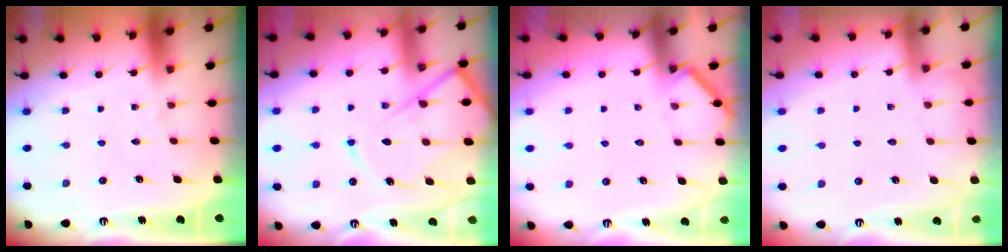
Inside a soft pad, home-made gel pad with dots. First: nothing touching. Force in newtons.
{"total": 13.6, "press": 13.5, "slide": 1.2}
{"total": 3.4, "press": 3.3, "slide": 0.4}
{"total": 2.9, "press": 2.8, "slide": 0.4}